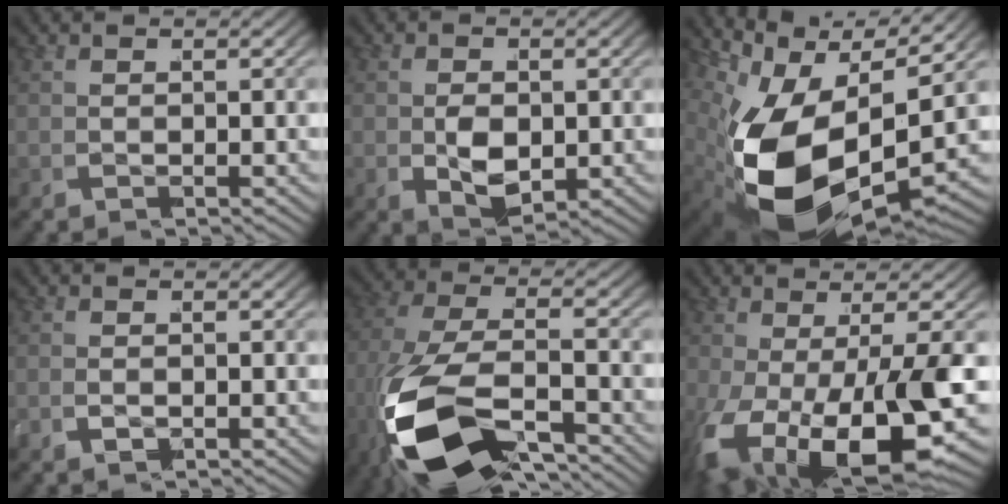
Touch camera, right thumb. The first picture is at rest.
{"total": 3.7, "force": [-1.2, 2.5, 2.6], "torque": [-0.060, -0.022, -0.013]}
{"total": 17.7, "force": [-2.6, 11.2, 13.4], "torque": [-0.290, -0.067, -0.017]}
{"total": 1.1, "force": [-0.8, 0.6, 0.3], "torque": [-0.018, -0.004, -0.015]}
{"total": 14.2, "force": [-6.2, 7.2, 10.5], "torque": [-0.252, -0.047, -0.077]}
{"total": 14.5, "force": [-4.5, 7.8, 11.4], "torque": [-0.222, -0.049, -0.048]}